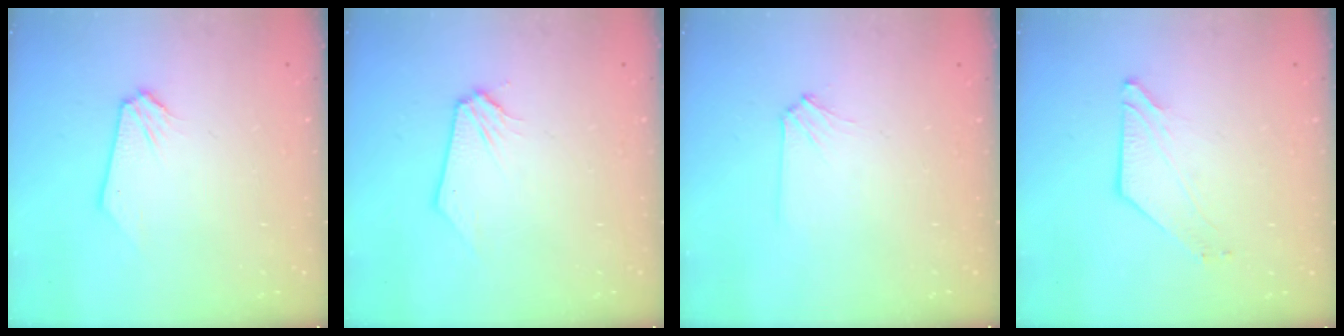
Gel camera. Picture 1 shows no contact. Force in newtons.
{"total": 0.0}
{"total": 2.4, "press": 2.4, "slide": 0.5}
{"total": 4.5, "press": 4.5, "slide": 0.5}